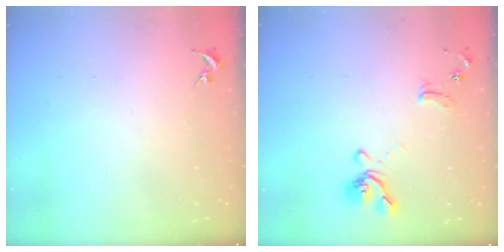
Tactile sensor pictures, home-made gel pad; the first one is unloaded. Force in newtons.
{"total": 12.7, "press": 12.6, "slide": 1.4}